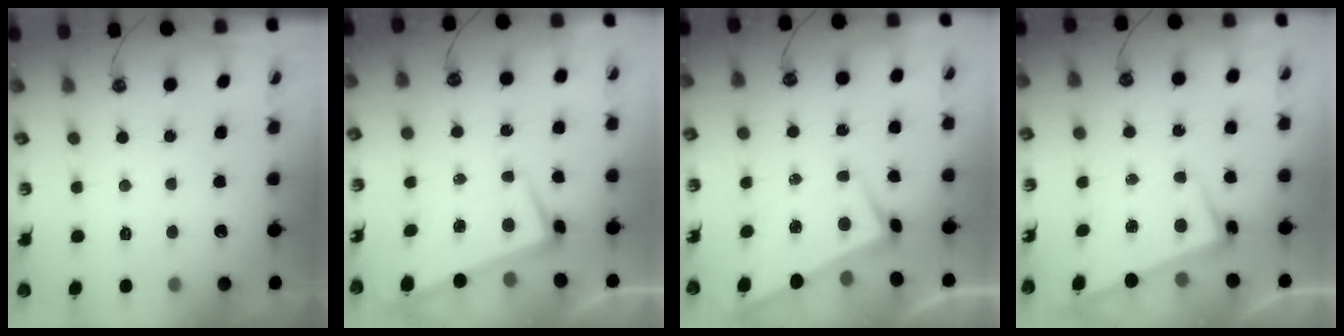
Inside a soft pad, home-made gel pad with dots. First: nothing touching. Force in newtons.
{"total": 2.0, "press": 1.1, "slide": 1.7}
{"total": 3.1, "press": 3.1, "slide": 0.0}
{"total": 2.5, "press": 2.4, "slide": 0.6}